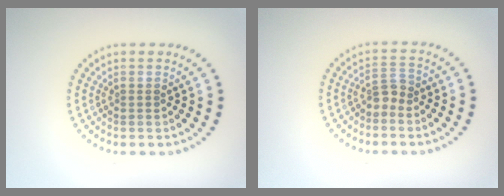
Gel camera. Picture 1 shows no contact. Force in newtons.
{"total": 1.7, "press": 1.2, "slide": 1.1}